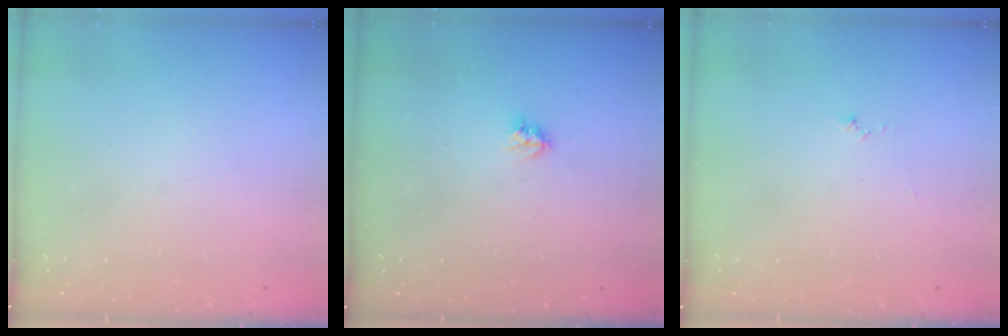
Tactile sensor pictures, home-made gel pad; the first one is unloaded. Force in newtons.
{"total": 3.6, "press": 3.6, "slide": 0.5}
{"total": 3.8, "press": 3.8, "slide": 0.4}